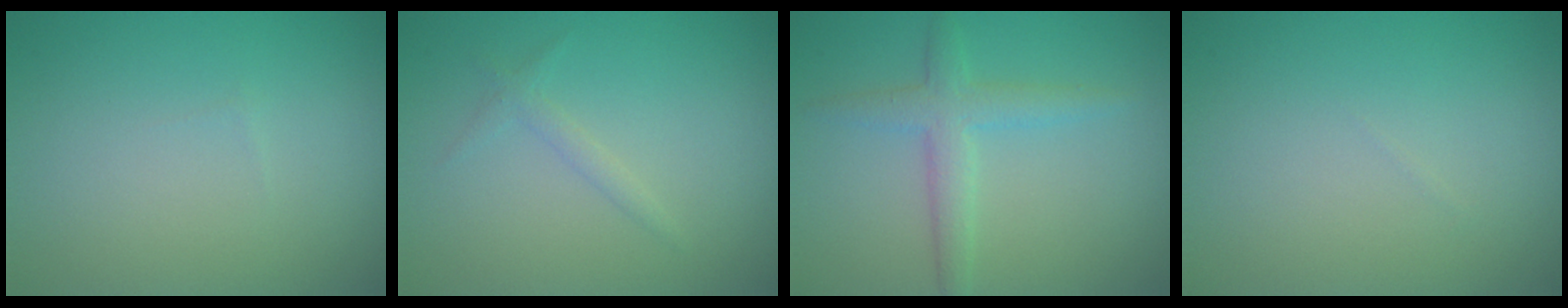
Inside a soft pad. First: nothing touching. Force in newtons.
{"total": 1.1, "press": 1.1, "slide": 0.1}
{"total": 2.7, "press": 2.7, "slide": 0.1}
{"total": 0.0}